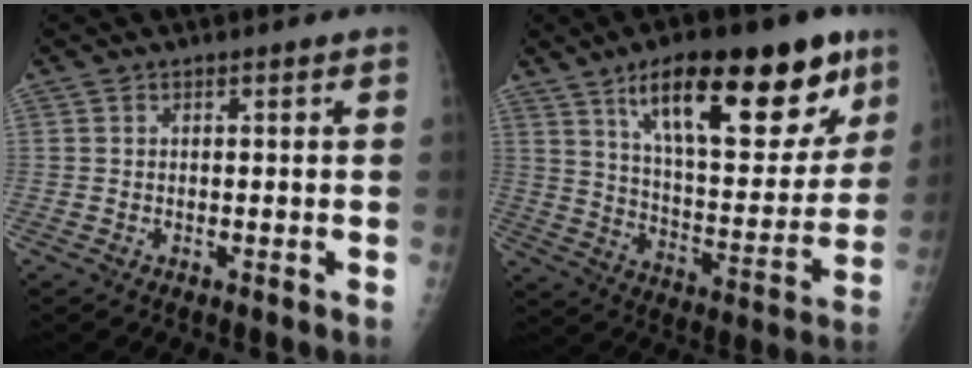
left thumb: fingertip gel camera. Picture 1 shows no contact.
{"total": 26.6, "force": [15.0, 10.0, 19.5], "torque": [-0.245, -0.039, 0.238]}